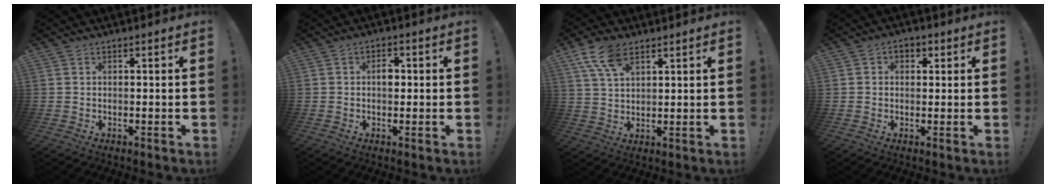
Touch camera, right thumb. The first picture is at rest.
{"total": 3.5, "force": [0.0, 2.3, 2.7], "torque": [-0.029, 0.002, -0.007]}
{"total": 9.2, "force": [5.6, 4.4, 5.9], "torque": [-0.104, -0.018, 0.105]}
{"total": 3.3, "force": [0.6, 2.7, 1.7], "torque": [-0.020, 0.005, 0.010]}